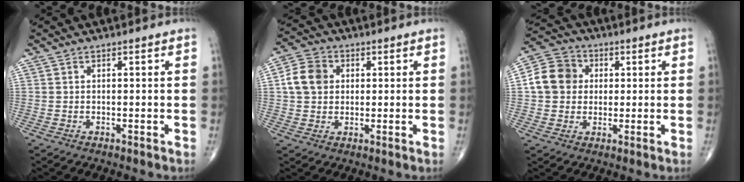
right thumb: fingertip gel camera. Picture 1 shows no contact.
{"total": 7.3, "force": [1.2, 6.0, 4.0], "torque": [-0.064, 0.008, 0.014]}
{"total": 9.3, "force": [1.0, 8.2, 4.3], "torque": [-0.062, 0.015, 0.006]}